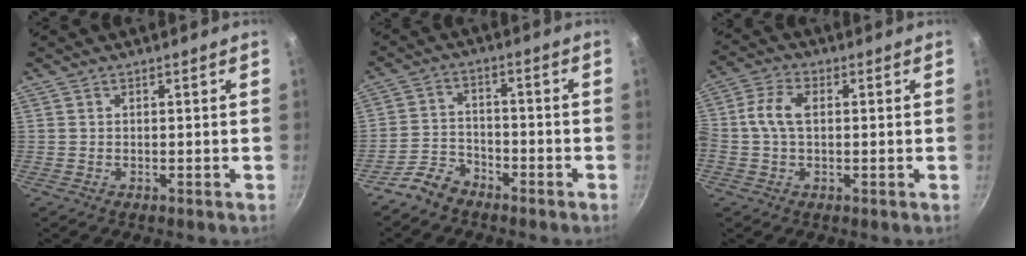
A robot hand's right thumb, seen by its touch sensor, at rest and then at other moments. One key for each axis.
{"total": 5.6, "fx": -4.6, "fy": 3.0, "fz": 1.5, "tx": -0.021, "ty": 0.045, "tz": -0.091}
{"total": 6.2, "fx": 0.5, "fy": 3.8, "fz": 4.9, "tx": -0.103, "ty": 0.018, "tz": -0.003}